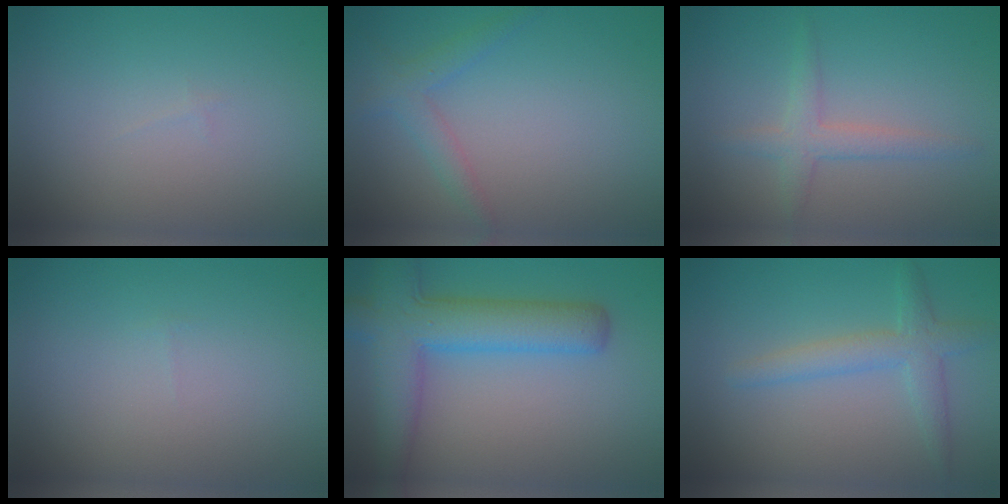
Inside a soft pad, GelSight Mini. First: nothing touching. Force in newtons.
{"total": 2.0, "press": 2.0, "slide": 0.1}
{"total": 2.2, "press": 2.2, "slide": 0.0}
{"total": 0.0}
{"total": 7.5, "press": 7.4, "slide": 0.3}
{"total": 3.0, "press": 3.0, "slide": 0.0}